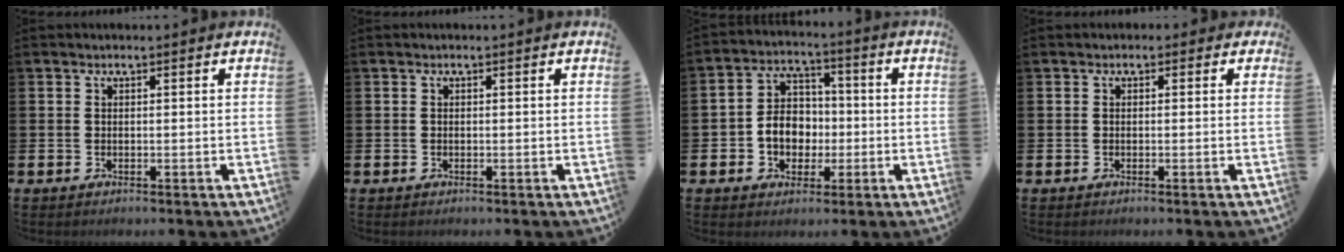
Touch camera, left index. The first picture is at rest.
{"total": 0.0}
{"total": 6.0, "force": [-1.0, 5.2, 2.8], "torque": [-0.054, 0.014, -0.022]}
{"total": 0.8, "force": [-0.4, 0.7, 0.2], "torque": [0.002, 0.006, -0.012]}